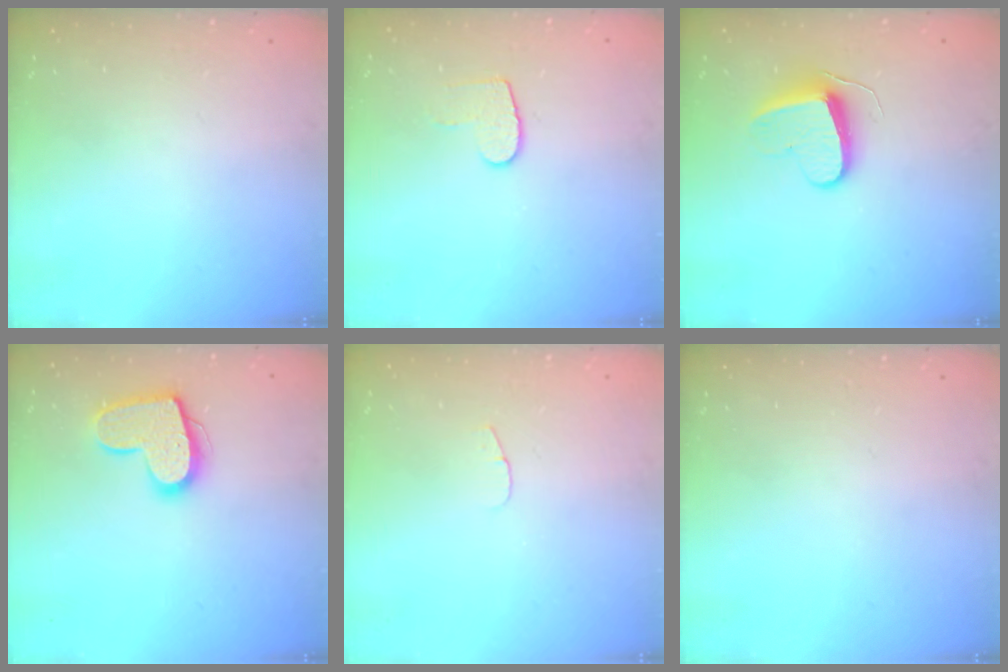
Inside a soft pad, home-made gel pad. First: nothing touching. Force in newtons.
{"total": 6.3, "press": 6.3, "slide": 0.4}
{"total": 8.5, "press": 8.5, "slide": 0.3}
{"total": 13.9, "press": 13.9, "slide": 0.9}
{"total": 3.8, "press": 3.8, "slide": 0.4}
{"total": 0.0}